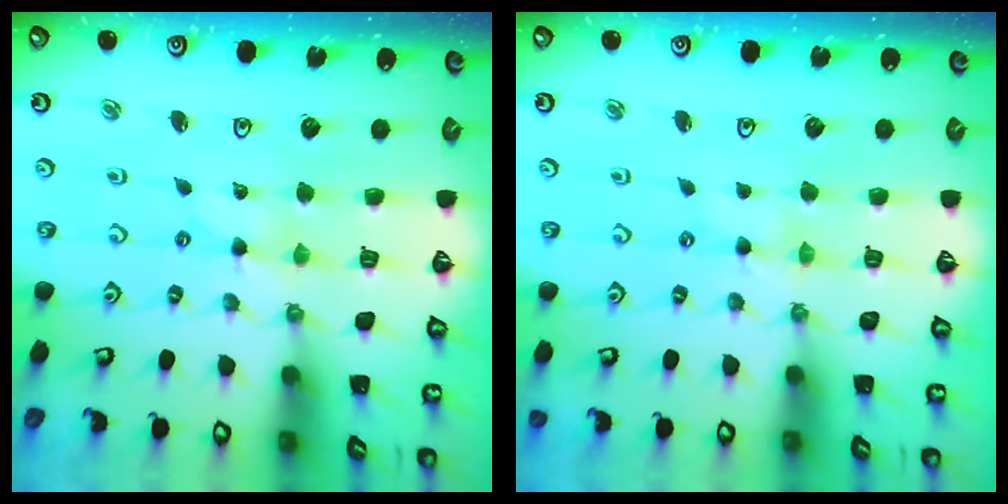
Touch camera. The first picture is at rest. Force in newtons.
{"total": 0.0}